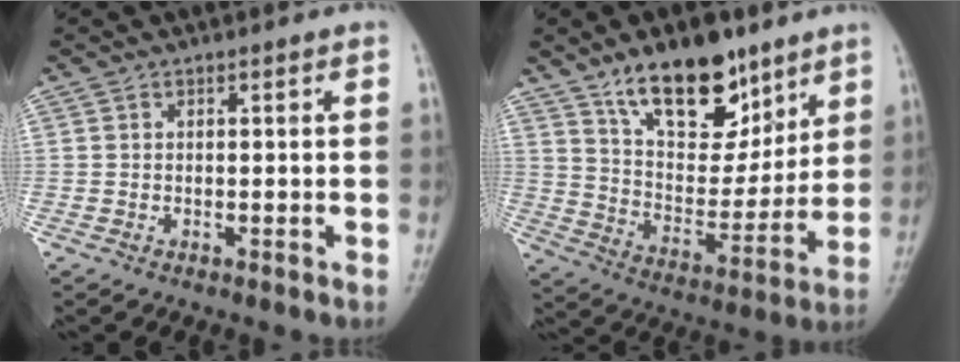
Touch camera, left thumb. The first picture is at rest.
{"total": 17.7, "force": [11.6, 8.6, 10.2], "torque": [-0.108, -0.072, 0.204]}